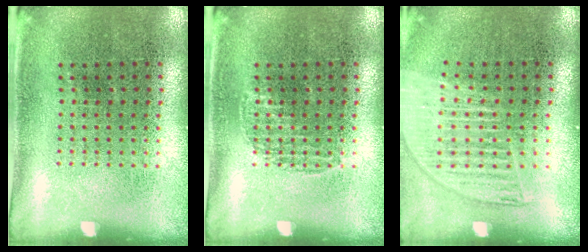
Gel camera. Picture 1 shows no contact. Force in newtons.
{"total": 0.6, "press": 0.6, "slide": 0.1}
{"total": 1.5, "press": 1.3, "slide": 0.7}